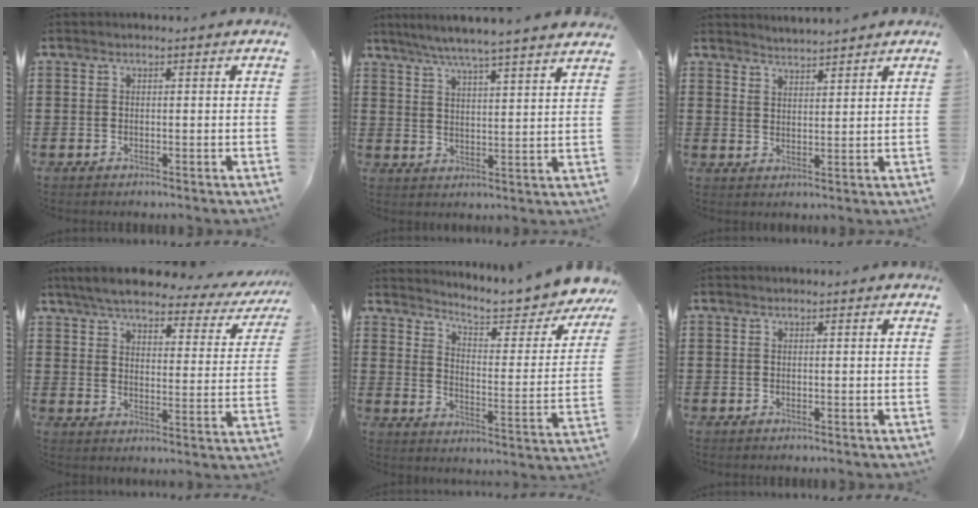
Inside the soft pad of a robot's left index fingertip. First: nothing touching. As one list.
[{"total": 5.5, "force": [5.0, -1.0, 2.1], "torque": [-0.059, -0.029, 0.086]}, {"total": 2.8, "force": [2.8, -0.1, -0.4], "torque": [-0.002, -0.011, 0.053]}, {"total": 6.1, "force": [5.5, 0.9, 2.6], "torque": [-0.077, -0.030, 0.093]}, {"total": 6.7, "force": [5.8, 0.6, 3.2], "torque": [-0.066, -0.051, 0.091]}, {"total": 0.0}]